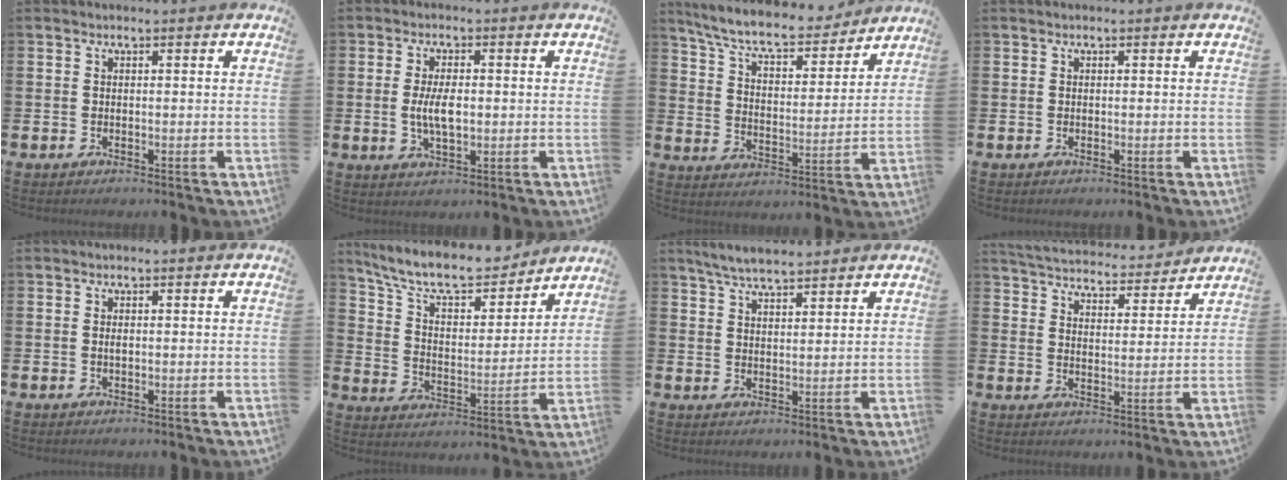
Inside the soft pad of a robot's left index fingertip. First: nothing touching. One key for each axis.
{"total": 4.8, "fx": 0.1, "fy": 2.2, "fz": 4.3, "tx": -0.078, "ty": -0.002, "tz": -0.004}
{"total": 8.5, "fx": 7.8, "fy": 1.5, "fz": 3.0, "tx": -0.086, "ty": -0.056, "tz": 0.134}
{"total": 0.0}
{"total": 0.6, "fx": 0.2, "fy": 0.2, "fz": 0.5, "tx": -0.008, "ty": -0.002, "tz": 0.003}
{"total": 10.4, "fx": 9.4, "fy": 2.7, "fz": 3.5, "tx": -0.097, "ty": -0.064, "tz": 0.162}
{"total": 5.1, "fx": 4.9, "fy": 0.7, "fz": 1.4, "tx": -0.037, "ty": -0.016, "tz": 0.089}
{"total": 5.2, "fx": 5.1, "fy": 0.8, "fz": 0.5, "tx": -0.027, "ty": -0.042, "tz": 0.086}